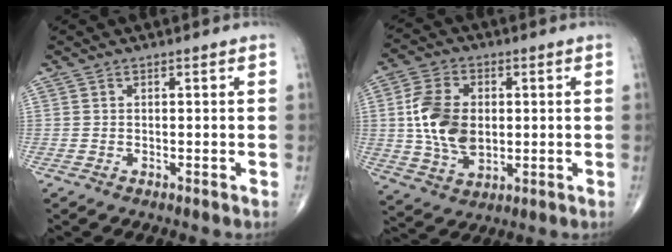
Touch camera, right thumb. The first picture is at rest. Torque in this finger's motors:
{"motor_torque": [1.04, 0.99, 1.28, 0.22, 0.13]}